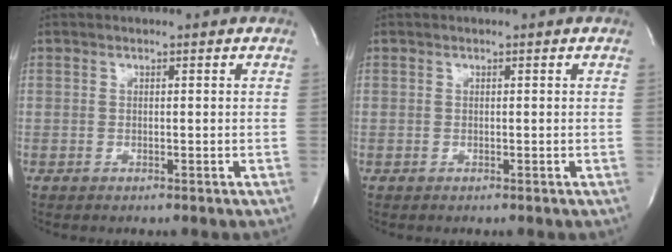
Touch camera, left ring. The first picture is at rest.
{"total": 0.0}